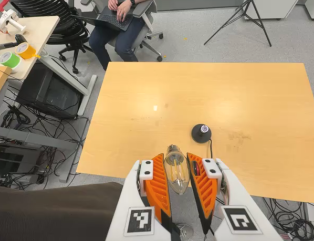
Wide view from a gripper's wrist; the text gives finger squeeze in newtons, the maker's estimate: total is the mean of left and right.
{"total": 13.4, "left": 14.3, "right": 12.6}